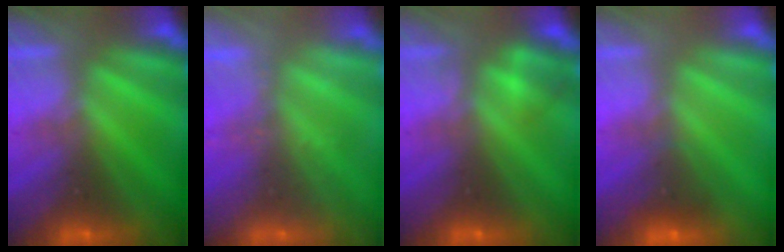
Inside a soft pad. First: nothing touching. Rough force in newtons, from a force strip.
{"total": 2.3}
{"total": 2.3}
{"total": 1.8}